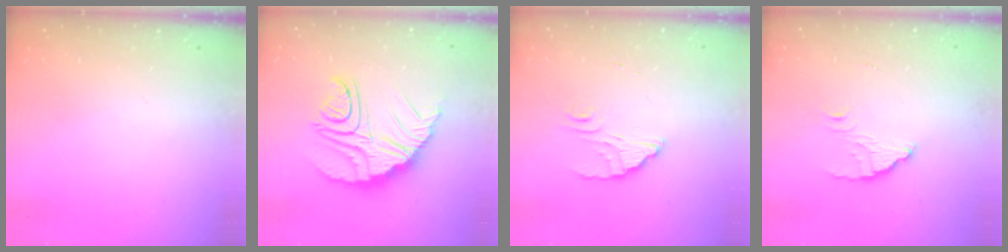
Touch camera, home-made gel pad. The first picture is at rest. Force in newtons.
{"total": 16.2, "press": 16.1, "slide": 1.3}
{"total": 3.0, "press": 3.0, "slide": 0.0}
{"total": 2.9, "press": 2.9, "slide": 0.3}